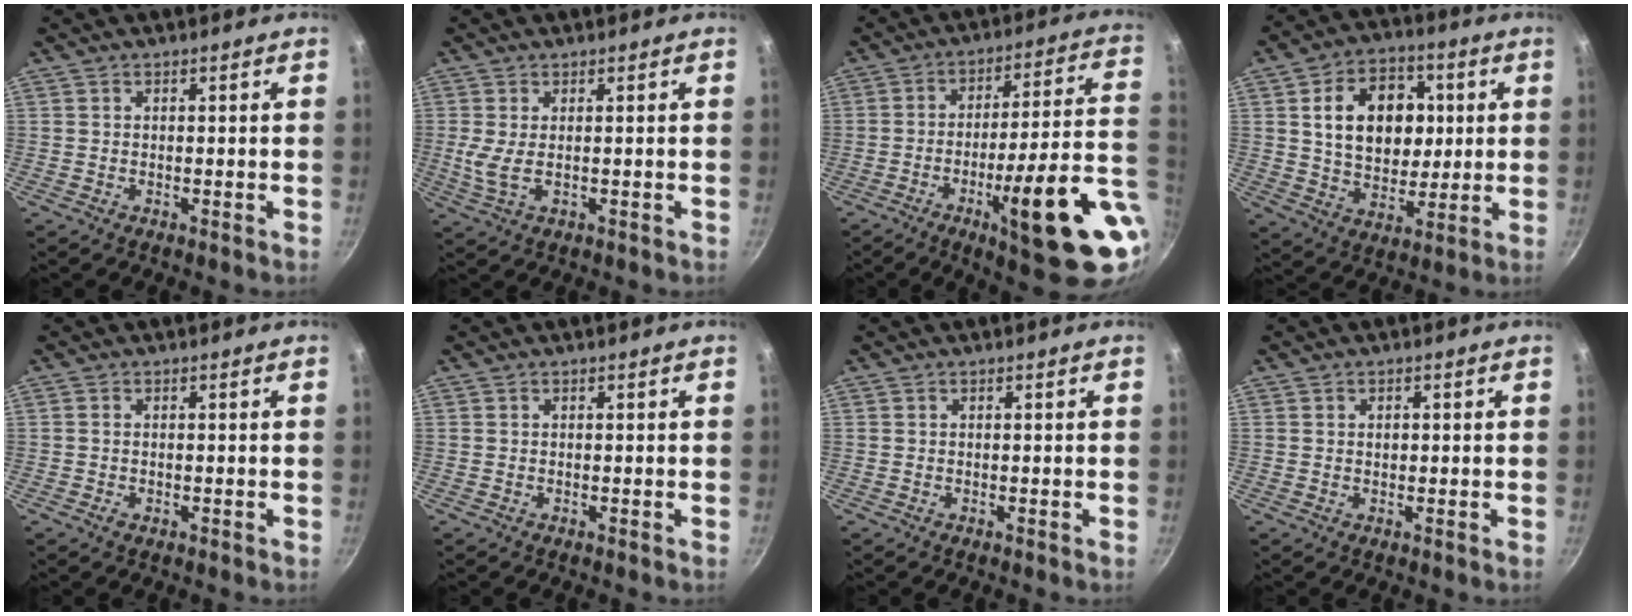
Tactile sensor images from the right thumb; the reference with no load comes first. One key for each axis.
{"total": 4.2, "fx": 0.1, "fy": 1.6, "fz": 3.8, "tx": -0.086, "ty": -0.006, "tz": 0.006}
{"total": 22.4, "fx": -6.5, "fy": 4.6, "fz": 21.0, "tx": -0.267, "ty": 0.020, "tz": -0.086}
{"total": 16.5, "fx": 3.2, "fy": 12.1, "fz": 10.8, "tx": -0.125, "ty": 0.004, "tz": 0.053}
{"total": 0.9, "fx": -0.3, "fy": 0.6, "fz": 0.6, "tx": -0.010, "ty": 0.000, "tz": -0.007}
{"total": 0.0}
{"total": 0.0}
{"total": 1.1, "fx": 0.2, "fy": 0.9, "fz": 0.7, "tx": -0.004, "ty": 0.003, "tz": 0.004}